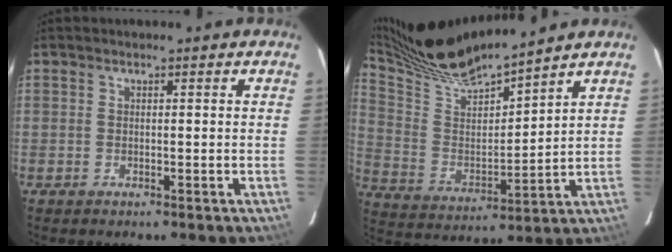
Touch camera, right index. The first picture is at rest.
{"total": 17.2, "force": [15.4, 0.6, 7.5], "torque": [-0.144, -0.010, 0.281]}